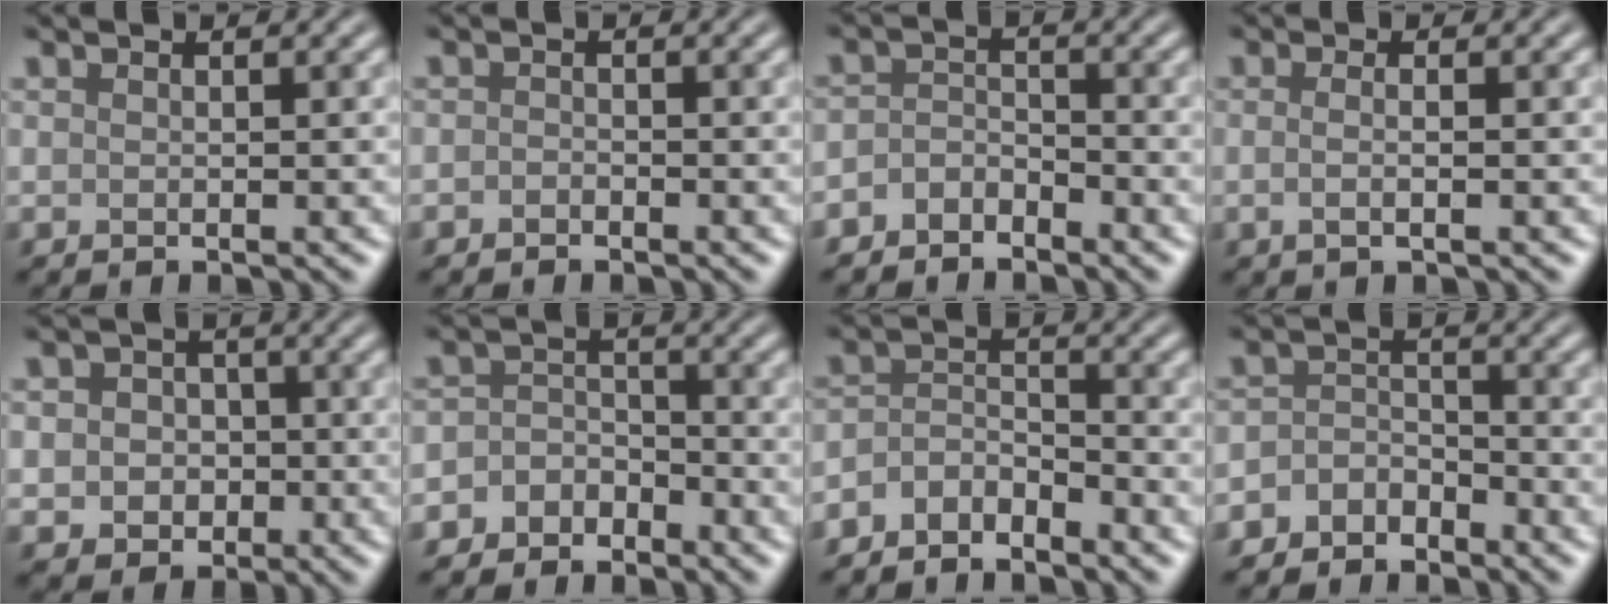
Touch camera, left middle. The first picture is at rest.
{"total": 0.7, "force": [-0.5, 0.4, 0.2], "torque": [-0.003, -0.001, -0.012]}
{"total": 2.2, "force": [-1.8, 1.1, 0.5], "torque": [-0.009, 0.009, -0.039]}
{"total": 1.8, "force": [-0.1, 0.8, 1.7], "torque": [-0.017, -0.005, -0.013]}
{"total": 4.4, "force": [-0.2, 4.0, 1.9], "torque": [-0.015, 0.013, -0.023]}
{"total": 3.4, "force": [-2.3, 2.5, 0.4], "torque": [0.035, 0.009, -0.058]}
{"total": 3.0, "force": [-2.5, 1.2, 1.1], "torque": [-0.024, 0.006, -0.057]}
{"total": 2.7, "force": [-2.1, 1.6, 0.4], "torque": [0.000, 0.009, -0.046]}